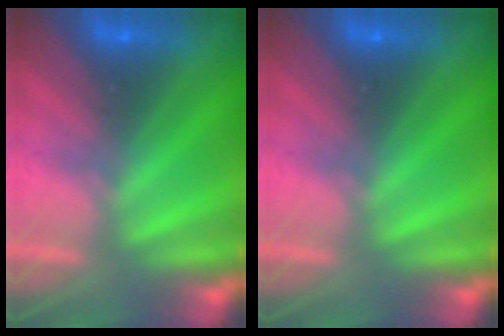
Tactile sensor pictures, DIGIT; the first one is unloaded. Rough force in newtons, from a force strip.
{"total": 0.0}